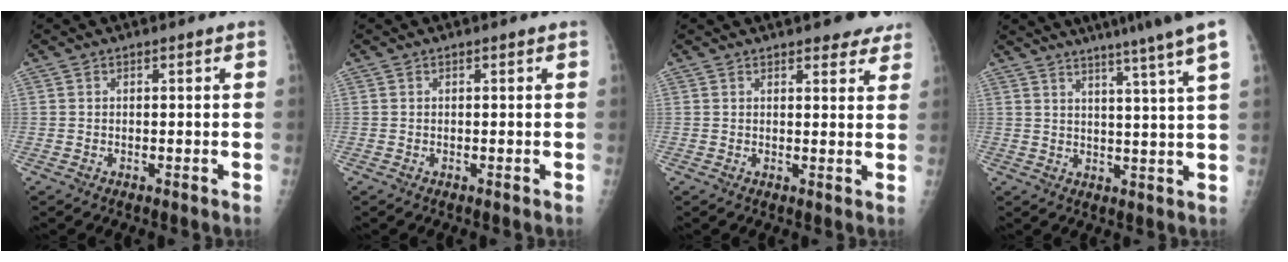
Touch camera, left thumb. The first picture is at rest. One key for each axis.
{"total": 0.0}
{"total": 5.7, "fx": 4.4, "fy": 2.0, "fz": 3.0, "tx": -0.007, "ty": -0.014, "tz": 0.048}
{"total": 12.4, "fx": 9.3, "fy": -1.8, "fz": 8.0, "tx": -0.113, "ty": -0.048, "tz": 0.110}